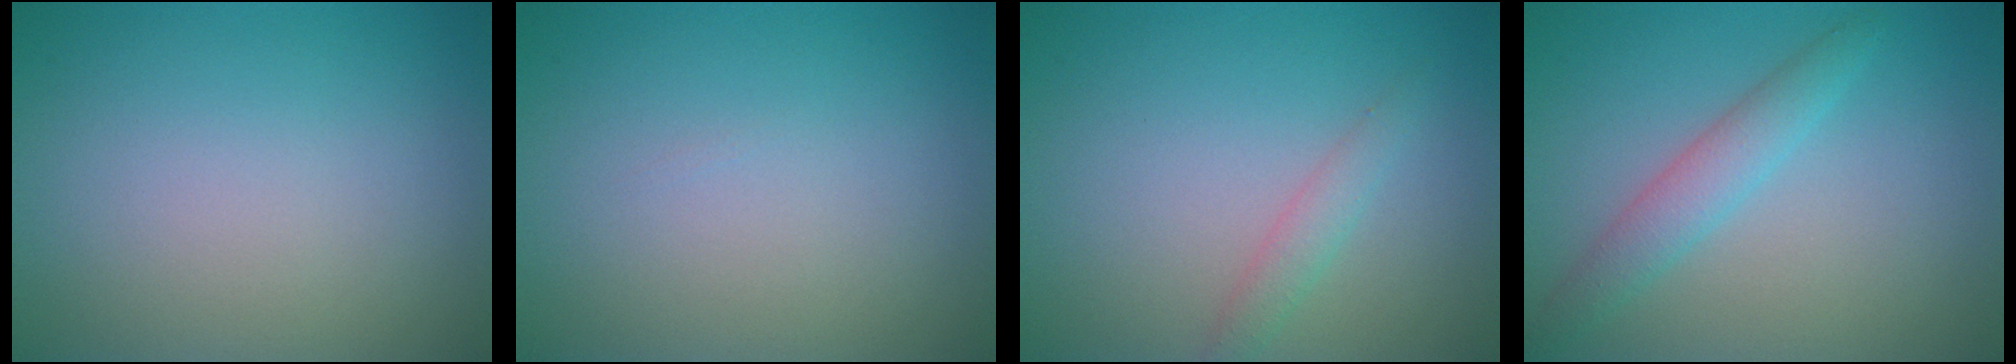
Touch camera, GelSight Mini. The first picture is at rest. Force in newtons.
{"total": 0.0}
{"total": 1.5, "press": 1.5, "slide": 0.0}
{"total": 2.6, "press": 2.6, "slide": 0.0}